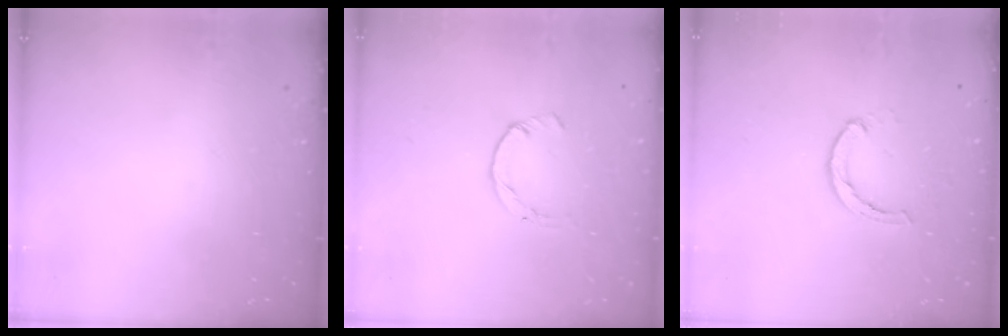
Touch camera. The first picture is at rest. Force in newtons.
{"total": 0.0}
{"total": 2.3, "press": 2.3, "slide": 0.2}